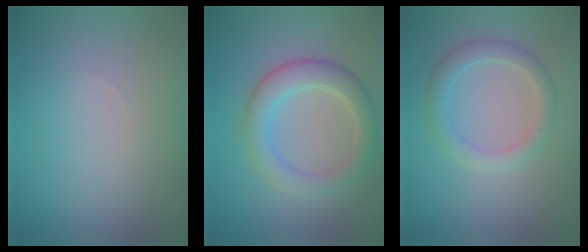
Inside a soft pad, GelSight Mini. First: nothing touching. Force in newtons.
{"total": 4.2, "press": 4.2, "slide": 0.2}
{"total": 2.5, "press": 2.5, "slide": 0.0}